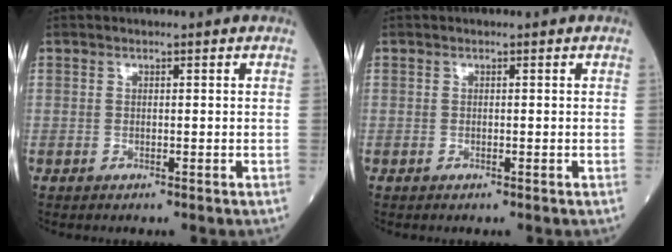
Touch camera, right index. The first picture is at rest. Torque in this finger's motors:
{"motor_torque": [0.07, 0.09, 0.04, 0.00]}